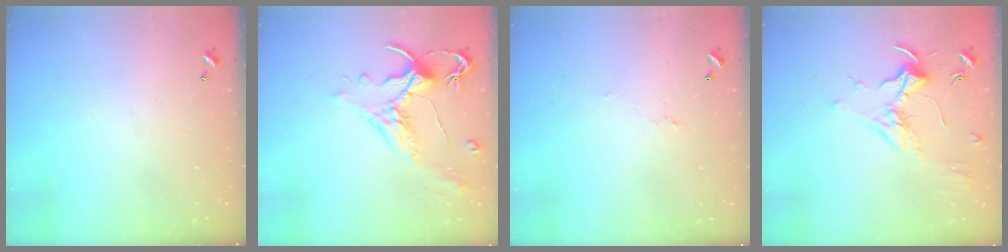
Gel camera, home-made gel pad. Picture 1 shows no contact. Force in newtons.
{"total": 1.6, "press": 1.0, "slide": 1.2}
{"total": 0.9, "press": 0.6, "slide": 0.7}
{"total": 1.7, "press": 1.5, "slide": 0.8}